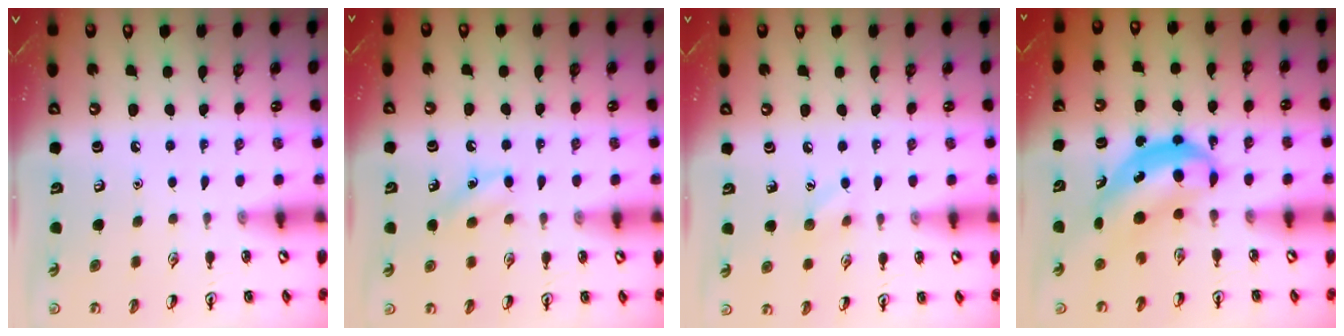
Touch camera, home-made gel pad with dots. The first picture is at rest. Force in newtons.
{"total": 6.7, "press": 6.4, "slide": 2.0}
{"total": 6.0, "press": 5.7, "slide": 1.9}
{"total": 6.0, "press": 5.8, "slide": 1.7}